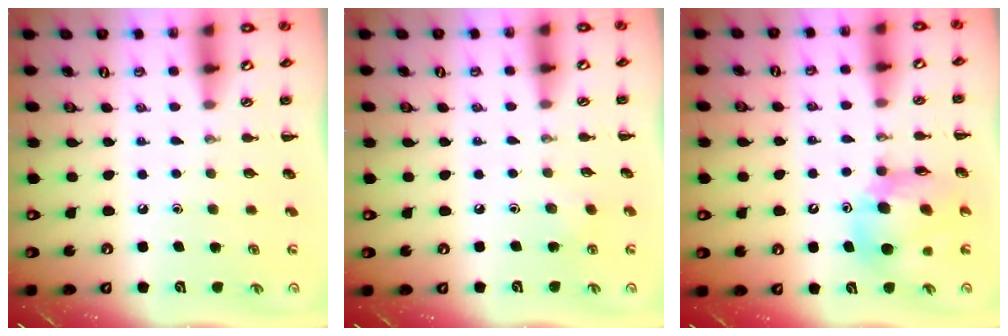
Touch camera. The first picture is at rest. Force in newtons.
{"total": 2.6, "press": 2.5, "slide": 0.8}
{"total": 11.2, "press": 10.7, "slide": 3.3}